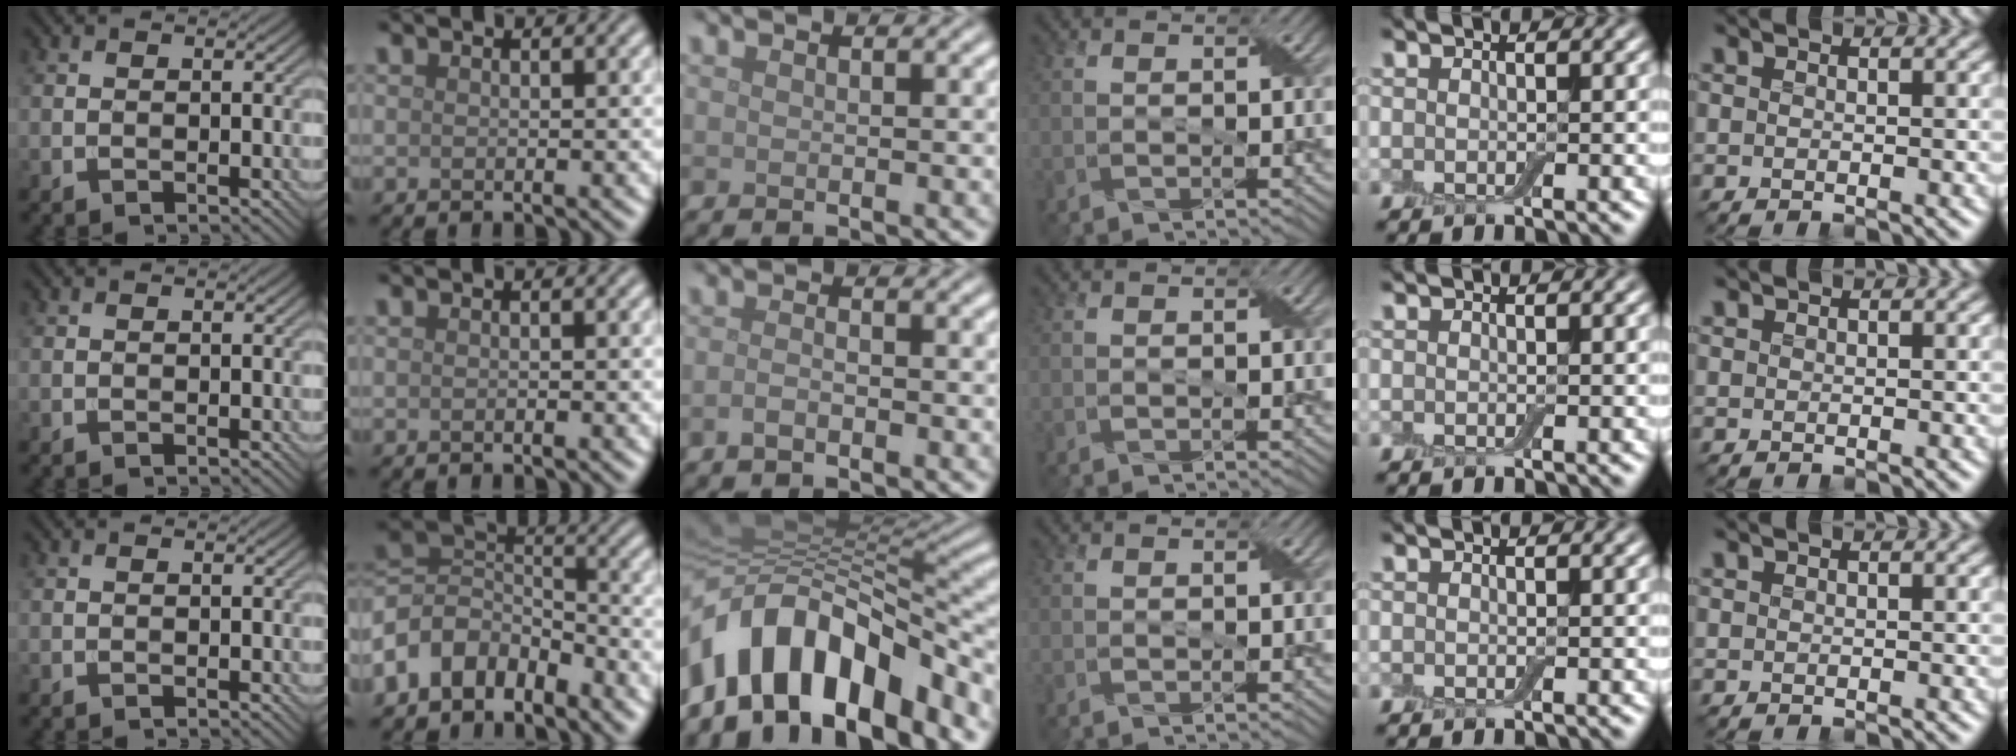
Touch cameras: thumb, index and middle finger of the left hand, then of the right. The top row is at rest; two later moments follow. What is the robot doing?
{"motion": "fold", "object": "cloth"}